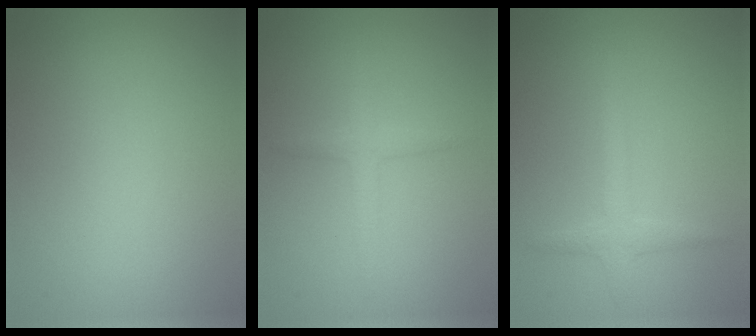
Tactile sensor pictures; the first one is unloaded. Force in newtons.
{"total": 1.6, "press": 1.6, "slide": 0.1}
{"total": 1.8, "press": 1.8, "slide": 0.0}